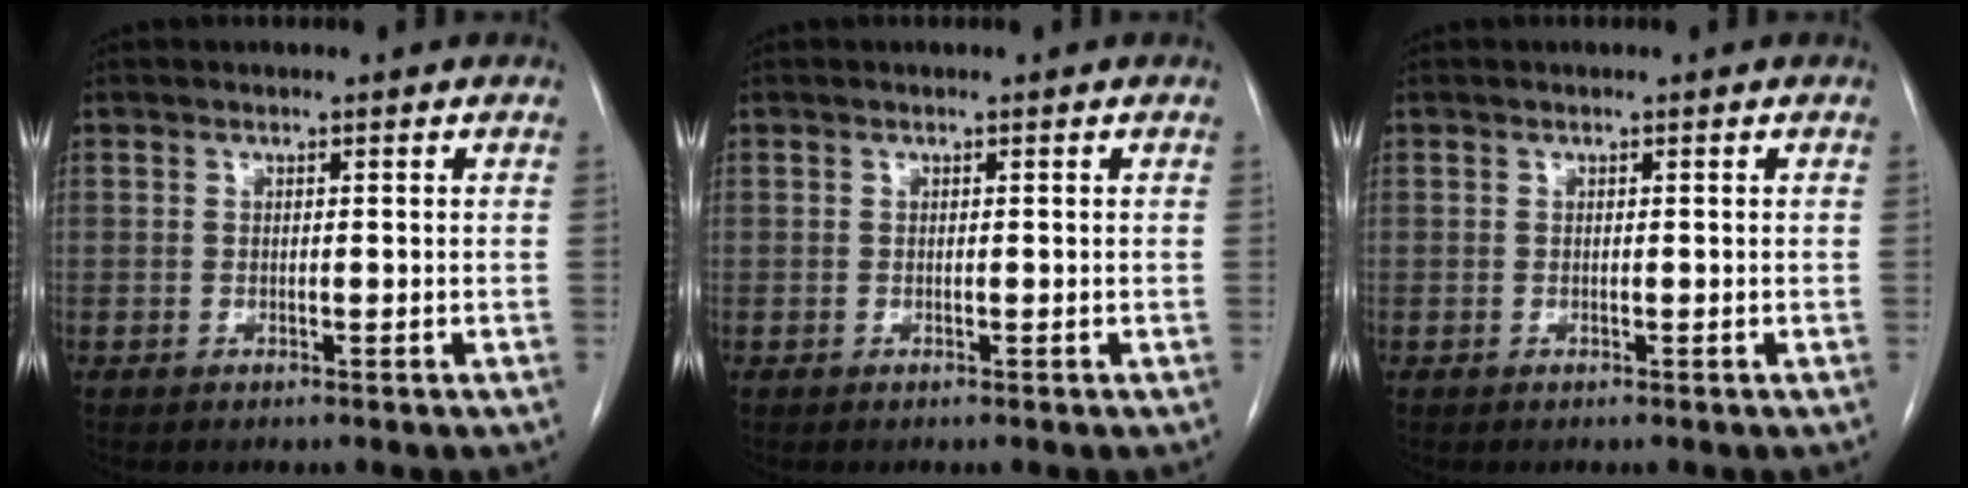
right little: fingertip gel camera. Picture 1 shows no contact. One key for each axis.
{"total": 0.0}
{"total": 0.0}